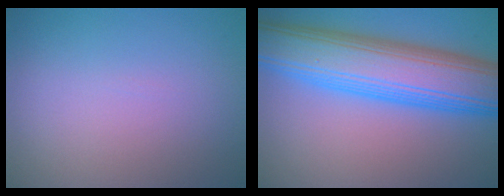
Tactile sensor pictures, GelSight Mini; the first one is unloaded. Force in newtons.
{"total": 11.1, "press": 11.1, "slide": 0.1}